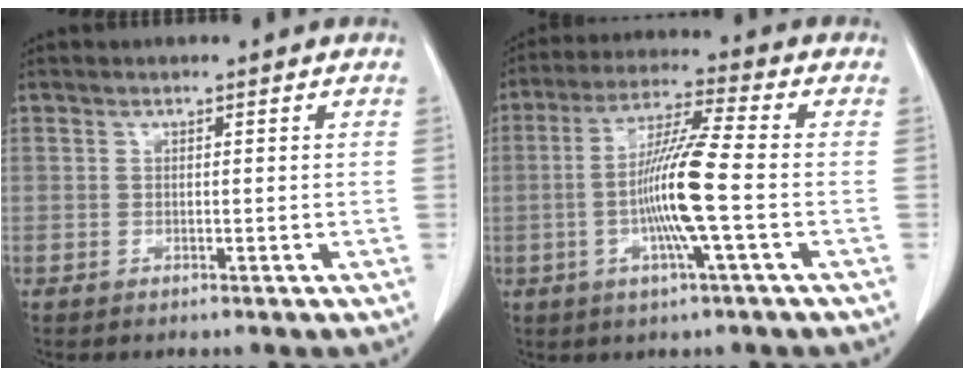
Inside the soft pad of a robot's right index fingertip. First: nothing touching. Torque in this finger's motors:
{"motor_torque": [1.75, -0.39, 0.73, 0.14]}